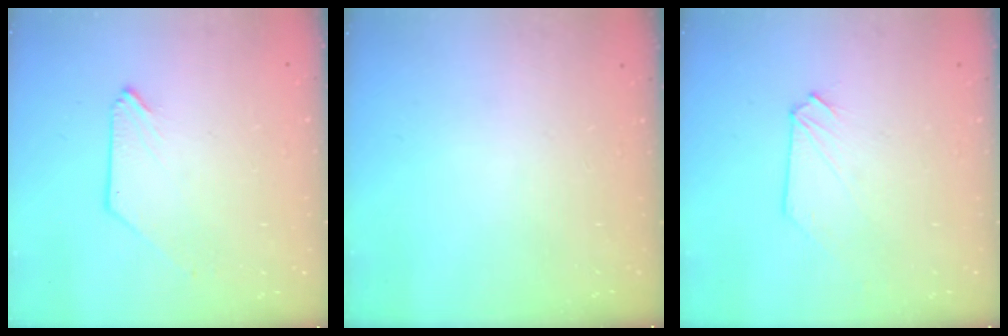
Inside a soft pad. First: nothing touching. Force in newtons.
{"total": 0.0}
{"total": 0.0}